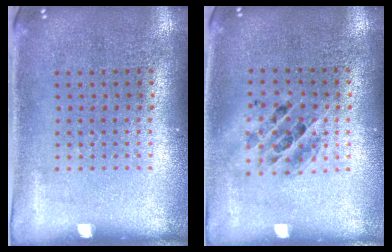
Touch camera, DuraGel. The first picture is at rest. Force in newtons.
{"total": 1.4, "press": 1.2, "slide": 0.7}